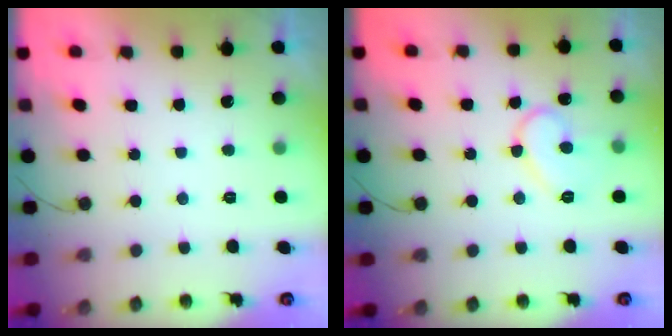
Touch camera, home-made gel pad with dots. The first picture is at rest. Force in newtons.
{"total": 10.2, "press": 10.1, "slide": 0.8}